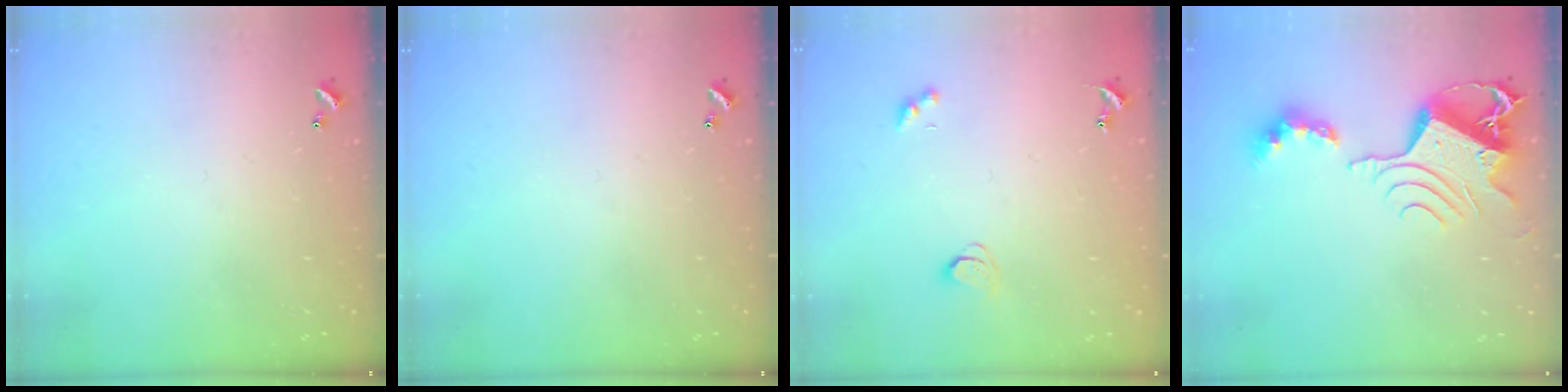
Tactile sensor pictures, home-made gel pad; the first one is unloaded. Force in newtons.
{"total": 0.0}
{"total": 1.7, "press": 1.7, "slide": 0.3}
{"total": 10.9, "press": 10.9, "slide": 1.2}